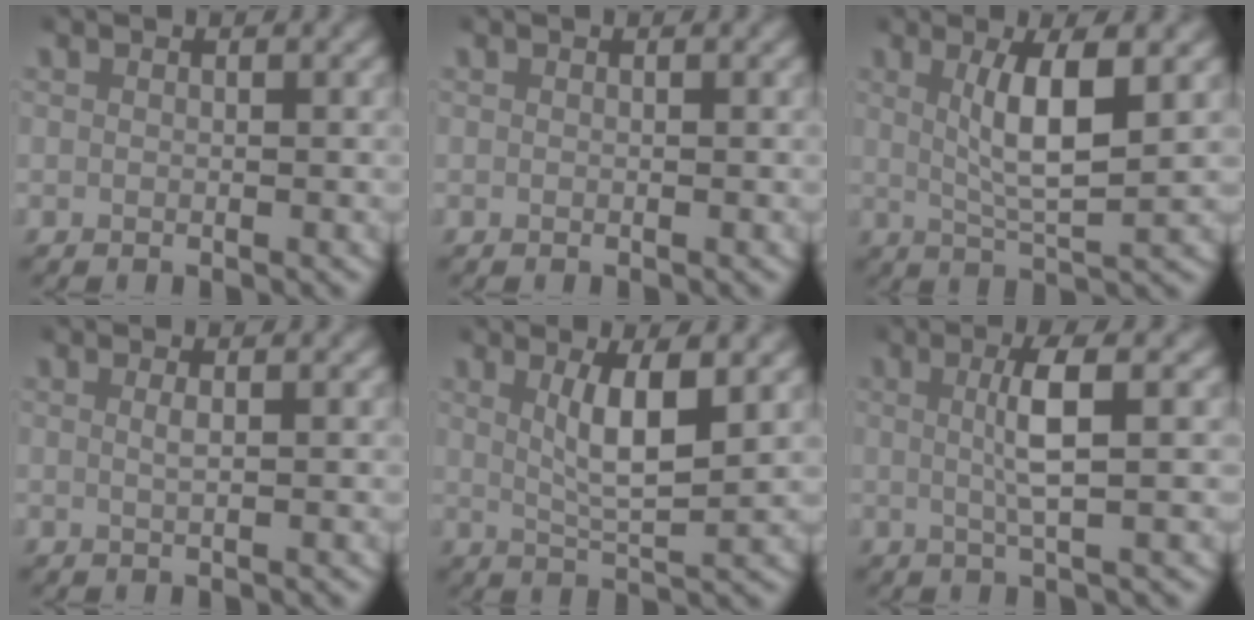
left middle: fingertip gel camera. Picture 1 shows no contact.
{"total": 0.0}
{"total": 5.0, "force": [1.2, 0.9, 4.7], "torque": [-0.081, -0.005, 0.027]}
{"total": 0.9, "force": [0.2, -0.2, 0.8], "torque": [-0.022, -0.002, 0.005]}
{"total": 4.5, "force": [1.3, 1.0, 4.2], "torque": [-0.072, -0.009, 0.029]}
{"total": 3.4, "force": [0.7, -0.1, 3.3], "torque": [-0.064, 0.004, 0.010]}